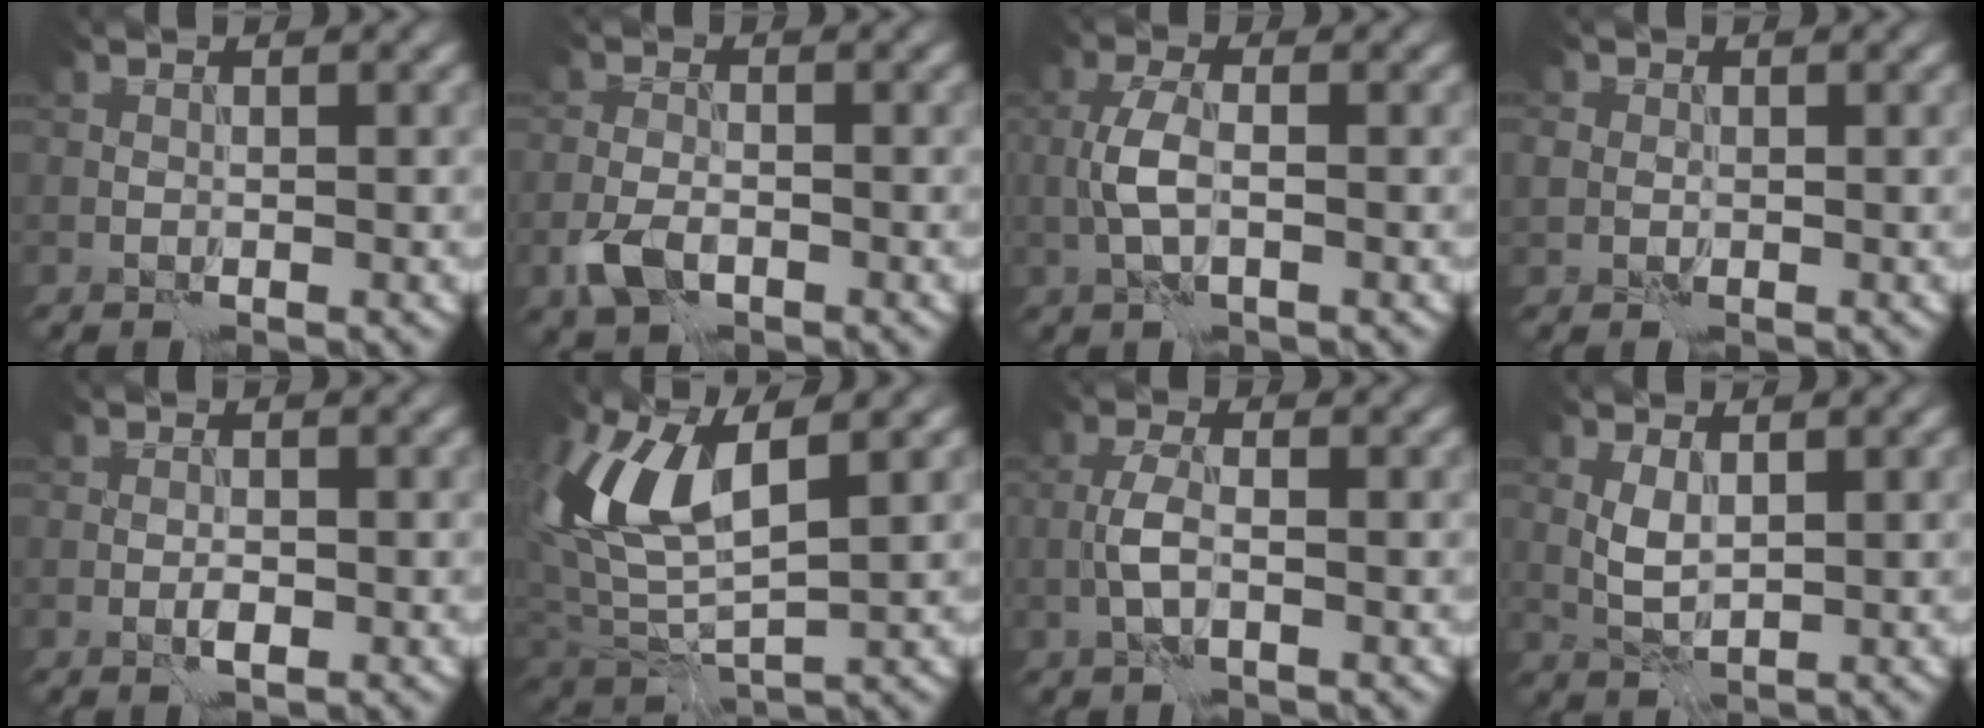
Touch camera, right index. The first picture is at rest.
{"total": 2.7, "force": [-1.5, 1.5, 1.7], "torque": [-0.036, -0.004, -0.032]}
{"total": 2.5, "force": [-0.3, 0.8, 2.4], "torque": [-0.052, 0.003, -0.009]}
{"total": 1.0, "force": [0.0, 1.0, 0.2], "torque": [0.000, -0.003, 0.000]}
{"total": 0.9, "force": [-0.4, 0.2, 0.7], "torque": [-0.012, 0.000, -0.009]}
{"total": 7.9, "force": [3.0, 3.5, 6.4], "torque": [-0.152, -0.007, 0.056]}
{"total": 1.9, "force": [-0.6, 0.4, 1.7], "torque": [-0.037, 0.004, -0.016]}
{"total": 1.6, "force": [0.7, 0.7, 1.3], "torque": [-0.033, -0.001, 0.017]}